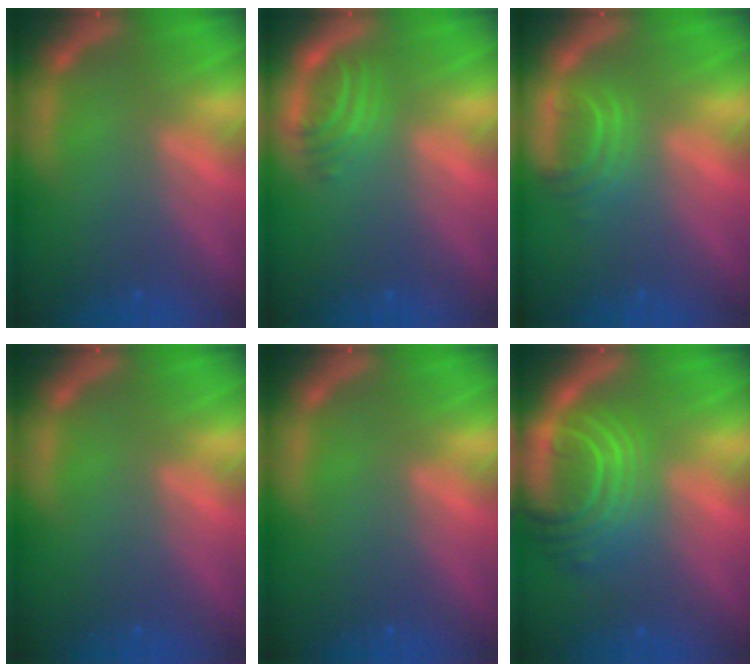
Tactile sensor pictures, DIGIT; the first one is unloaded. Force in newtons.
{"total": 2.9}
{"total": 2.9}
{"total": 0.0}
{"total": 0.0}
{"total": 8.5}